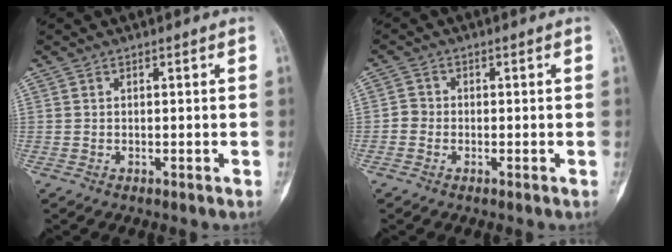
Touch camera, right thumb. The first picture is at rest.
{"total": 1.8, "force": [-0.6, 1.6, 0.5], "torque": [-0.003, 0.007, -0.020]}